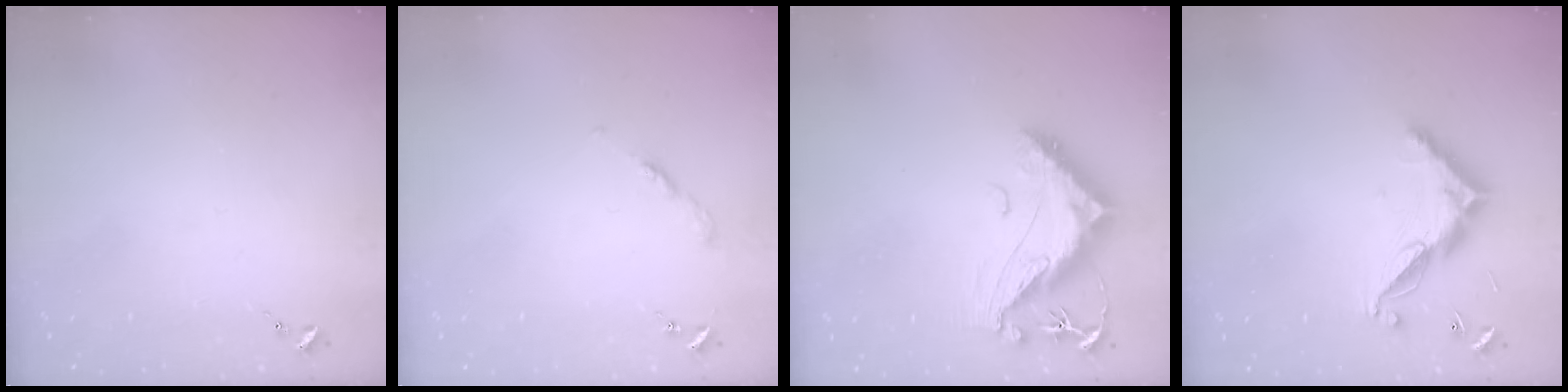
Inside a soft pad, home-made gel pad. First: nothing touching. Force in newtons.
{"total": 2.7, "press": 2.6, "slide": 0.3}
{"total": 13.0, "press": 12.9, "slide": 1.6}
{"total": 12.2, "press": 12.1, "slide": 0.3}